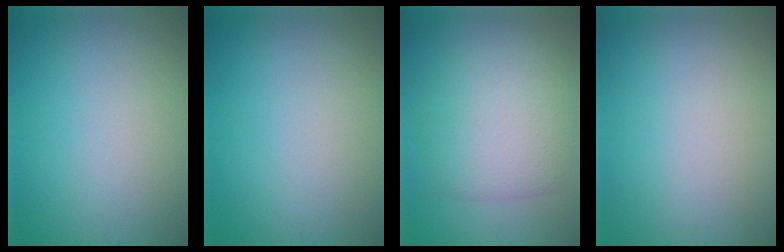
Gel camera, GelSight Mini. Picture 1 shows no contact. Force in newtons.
{"total": 0.0}
{"total": 5.3, "press": 5.3, "slide": 0.3}
{"total": 0.0}